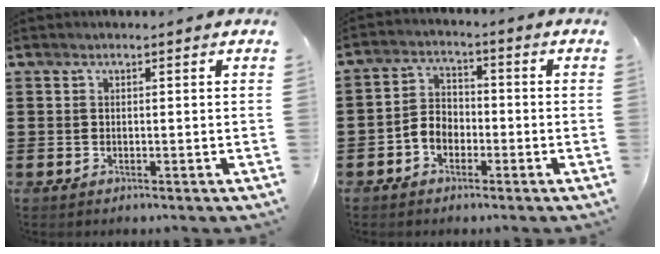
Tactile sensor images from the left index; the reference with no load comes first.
{"total": 3.9, "force": [-2.3, 2.7, 1.7], "torque": [-0.050, 0.005, -0.053]}